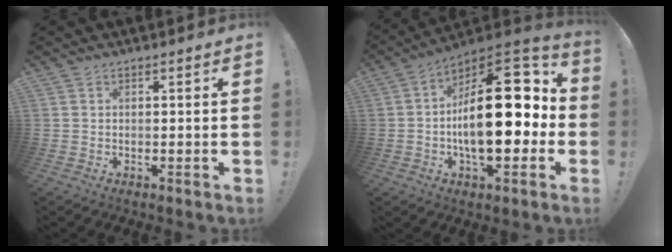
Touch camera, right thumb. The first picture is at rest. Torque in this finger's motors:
{"motor_torque": [2.45, 2.51, 2.28, -0.49, 0.21]}